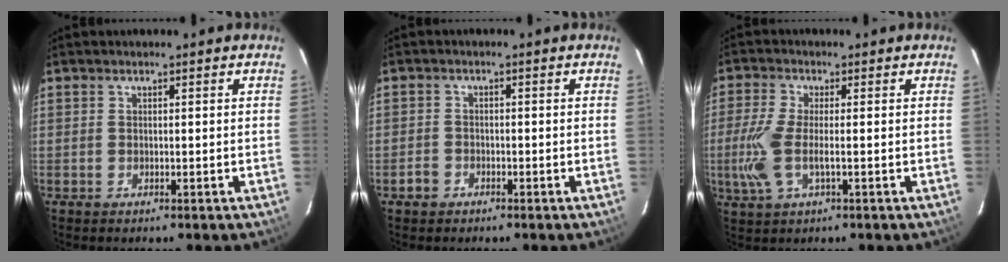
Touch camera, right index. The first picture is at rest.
{"total": 2.3, "force": [-1.5, 1.8, 0.3], "torque": [-0.010, 0.005, -0.026]}
{"total": 7.3, "force": [-1.3, 2.1, 6.8], "torque": [-0.159, -0.006, -0.028]}